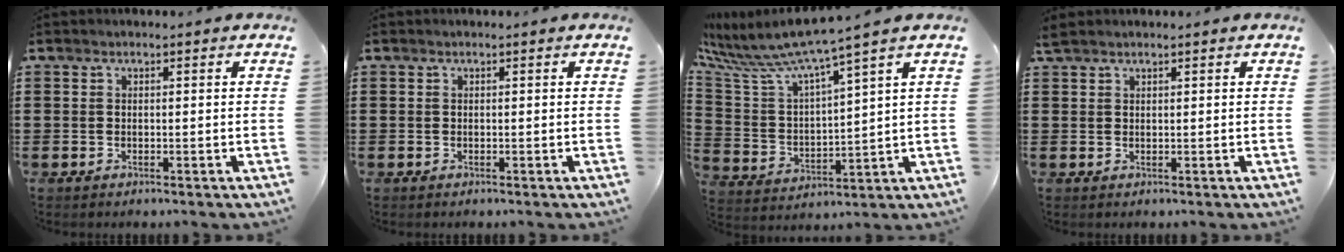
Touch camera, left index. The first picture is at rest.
{"total": 0.0}
{"total": 6.6, "force": [6.0, -0.4, 2.7], "torque": [-0.084, -0.050, 0.096]}
{"total": 1.2, "force": [1.1, 0.1, 0.6], "torque": [-0.015, 0.001, 0.021]}